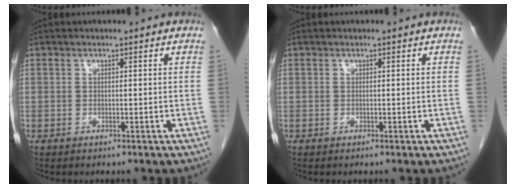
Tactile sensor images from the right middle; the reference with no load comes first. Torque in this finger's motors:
{"motor_torque": [0.14, -0.12, 0.02, 0.01]}